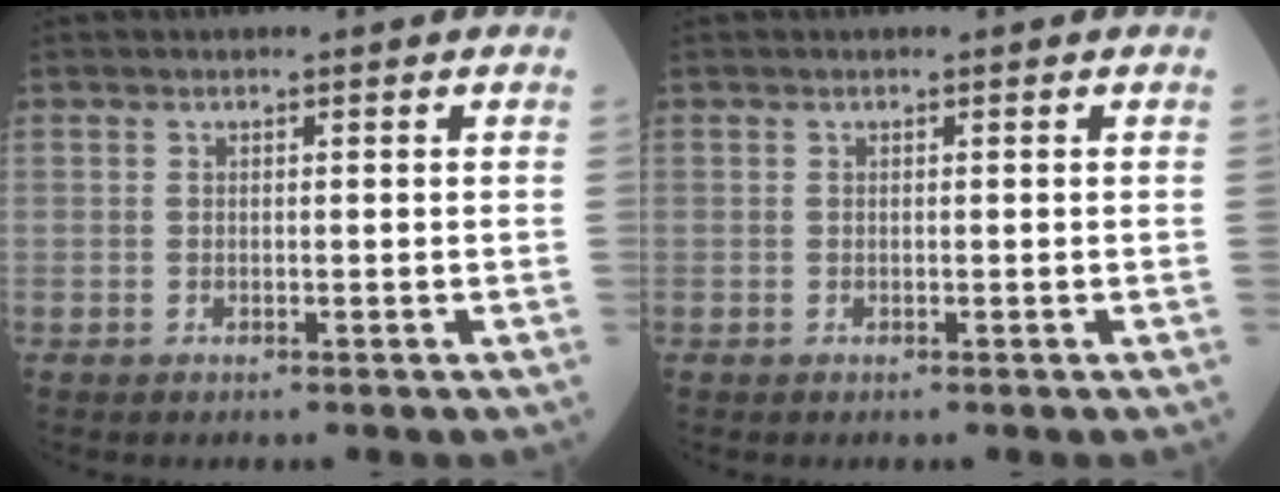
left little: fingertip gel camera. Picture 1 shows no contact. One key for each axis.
{"total": 0.0}